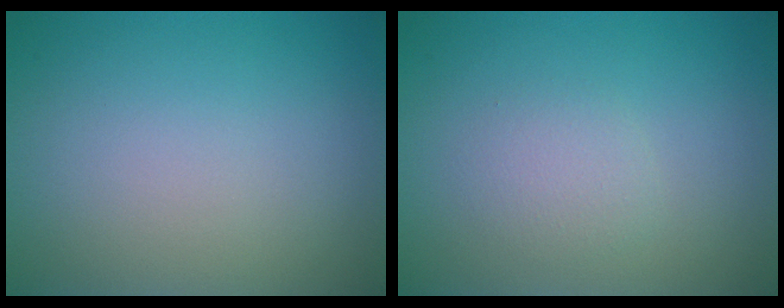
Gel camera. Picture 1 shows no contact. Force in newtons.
{"total": 1.5, "press": 1.5, "slide": 0.0}